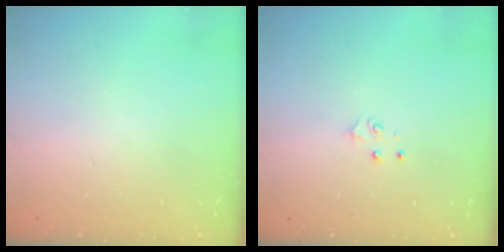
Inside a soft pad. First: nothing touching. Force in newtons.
{"total": 4.2, "press": 4.2, "slide": 0.4}